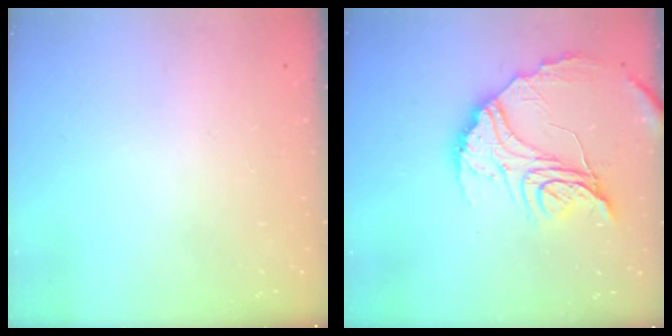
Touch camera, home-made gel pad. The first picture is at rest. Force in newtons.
{"total": 17.2, "press": 17.1, "slide": 1.6}